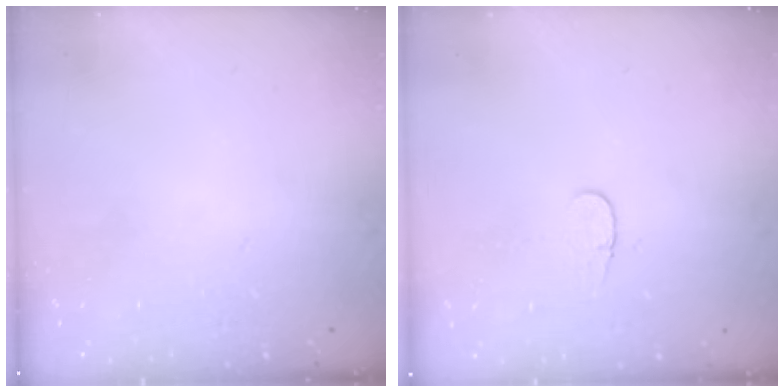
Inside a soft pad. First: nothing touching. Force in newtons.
{"total": 3.7, "press": 3.6, "slide": 0.4}